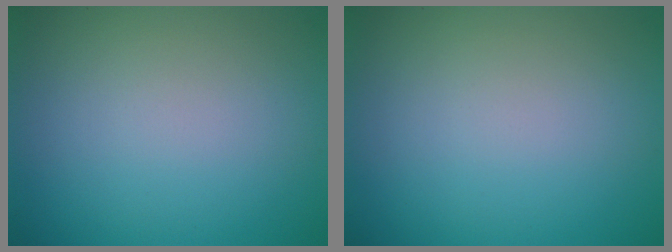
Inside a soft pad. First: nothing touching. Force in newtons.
{"total": 0.0}